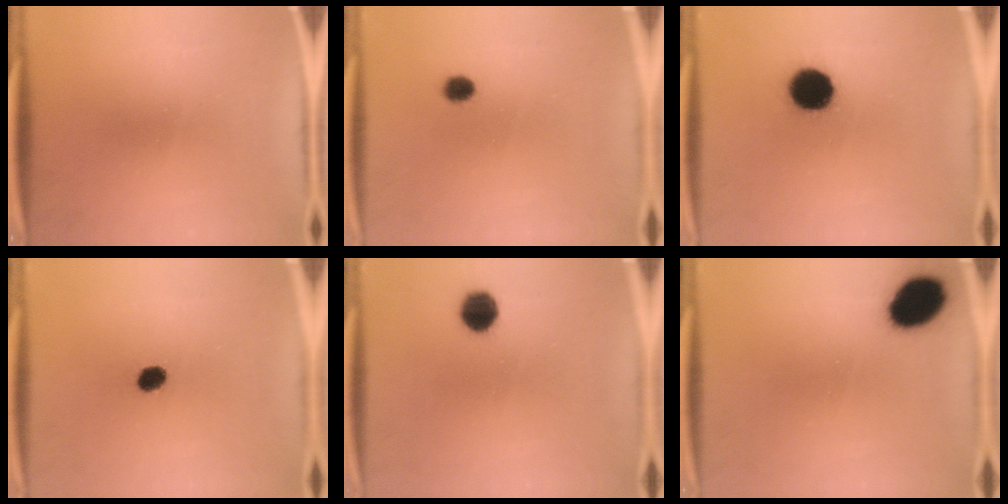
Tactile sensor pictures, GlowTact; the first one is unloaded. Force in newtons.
{"total": 2.6}
{"total": 11.8}
{"total": 3.9}
{"total": 5.8}
{"total": 12.1}